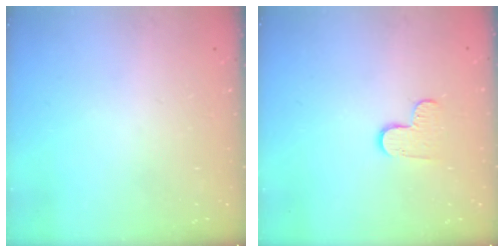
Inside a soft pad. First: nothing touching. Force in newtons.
{"total": 6.1, "press": 6.1, "slide": 0.6}